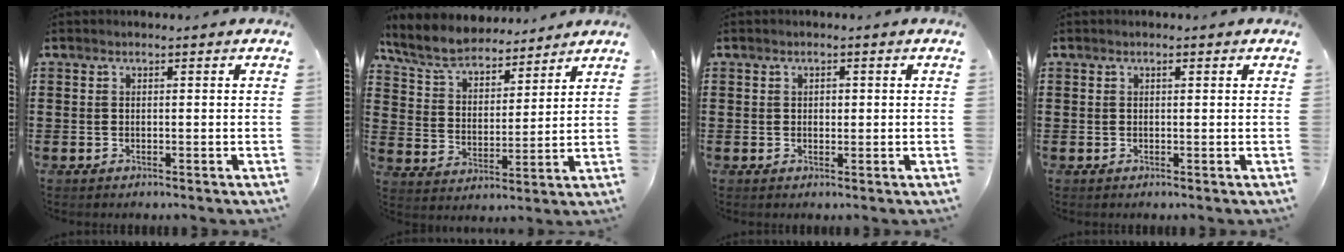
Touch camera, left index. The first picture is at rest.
{"total": 7.2, "force": [6.7, 1.7, 2.2], "torque": [-0.075, -0.033, 0.117]}
{"total": 1.0, "force": [0.3, 0.7, 0.6], "torque": [-0.013, 0.007, 0.004]}
{"total": 0.6, "force": [0.3, 0.2, 0.5], "torque": [-0.010, 0.001, 0.006]}